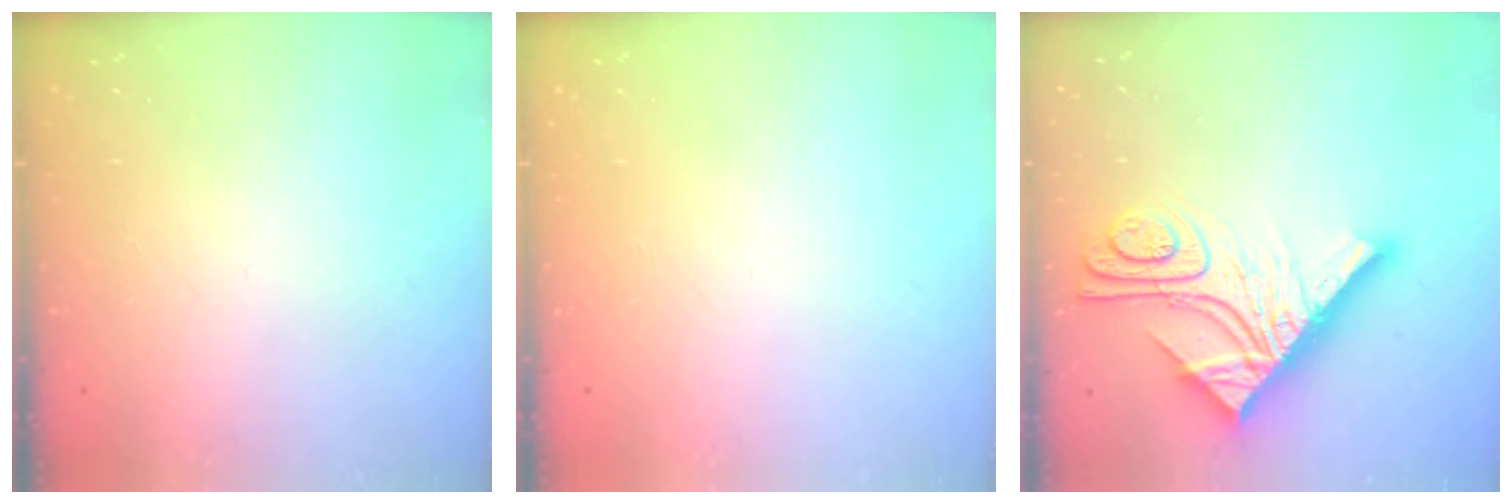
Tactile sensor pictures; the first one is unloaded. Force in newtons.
{"total": 0.0}
{"total": 21.2, "press": 21.1, "slide": 1.8}